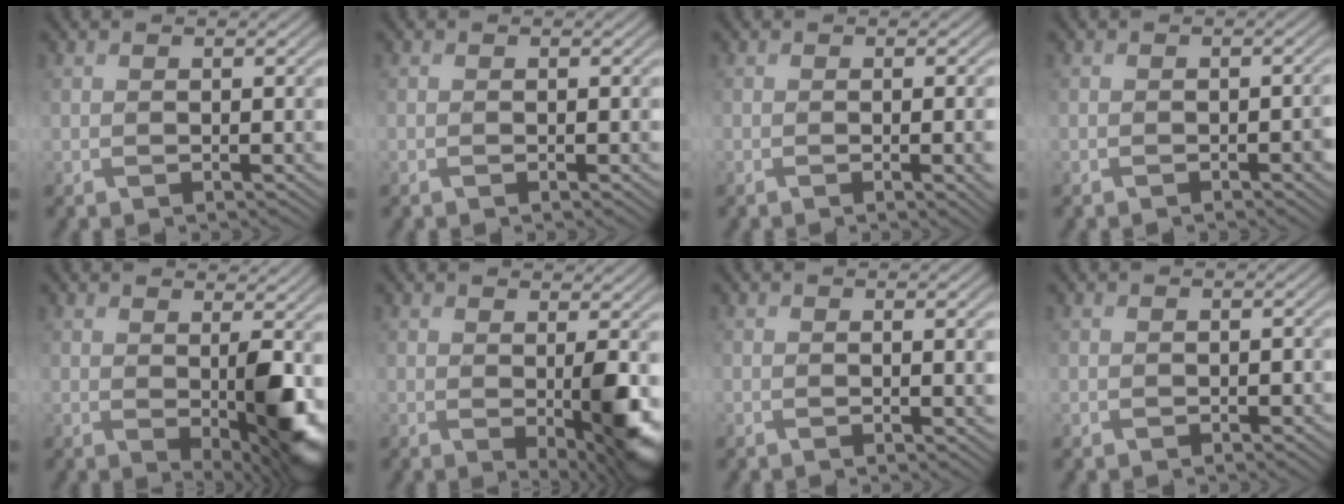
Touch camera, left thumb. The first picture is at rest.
{"total": 0.0}
{"total": 3.7, "force": [-0.5, 1.0, 3.5], "torque": [-0.049, -0.003, -0.005]}
{"total": 1.3, "force": [-0.6, 0.6, 1.0], "torque": [-0.013, 0.000, -0.009]}
{"total": 6.2, "force": [0.7, 2.8, 5.5], "torque": [-0.084, -0.015, 0.017]}
{"total": 5.1, "force": [0.3, 1.6, 4.8], "torque": [-0.071, -0.009, 0.008]}
{"total": 3.1, "force": [0.4, 0.6, 3.0], "torque": [-0.042, 0.008, 0.005]}
{"total": 0.9, "force": [-0.3, 0.7, 0.3], "torque": [-0.007, -0.006, -0.008]}